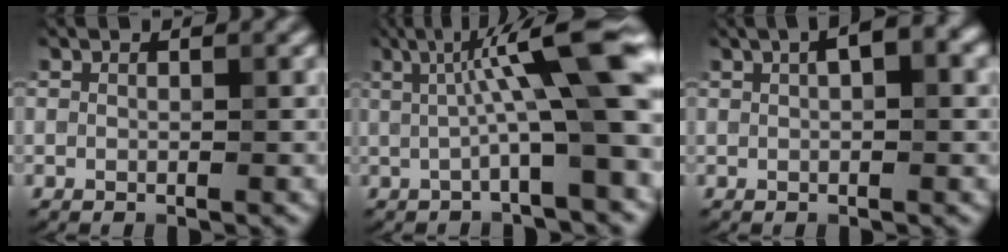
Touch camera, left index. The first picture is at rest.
{"total": 9.9, "force": [1.3, 1.7, 9.7], "torque": [-0.132, 0.014, 0.020]}
{"total": 3.7, "force": [1.3, 1.0, 3.3], "torque": [-0.049, 0.013, 0.019]}